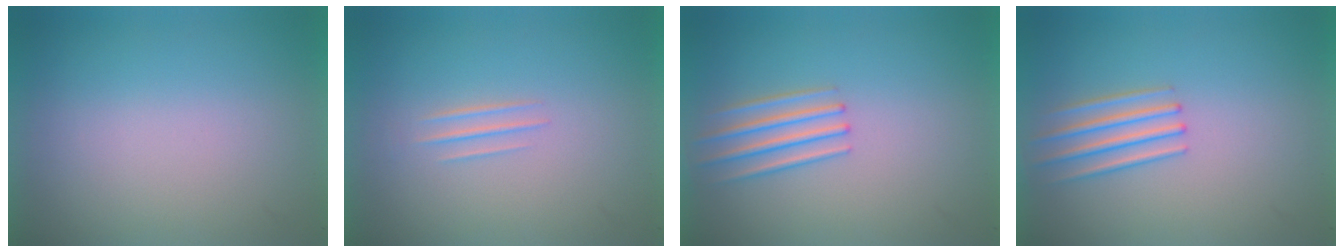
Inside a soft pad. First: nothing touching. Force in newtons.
{"total": 1.0}
{"total": 2.1}
{"total": 2.1}